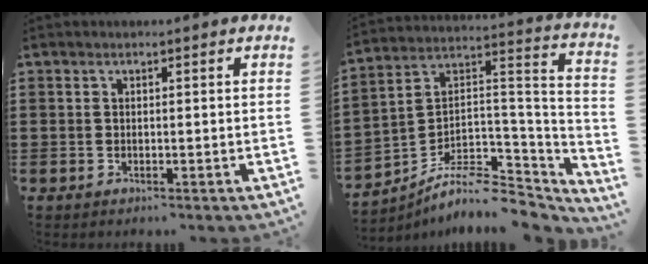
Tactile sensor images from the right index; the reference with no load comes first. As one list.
[{"total": 7.5, "force": [-5.8, 3.1, 3.6], "torque": [-0.068, 0.001, -0.111]}]